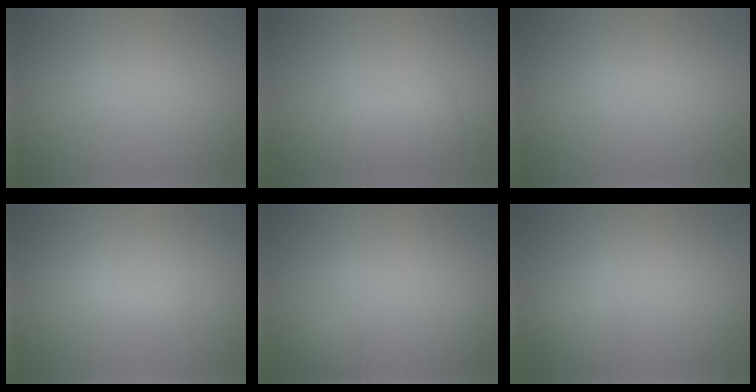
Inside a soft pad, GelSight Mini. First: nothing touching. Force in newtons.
{"total": 2.1, "press": 2.1, "slide": 0.1}
{"total": 0.0}
{"total": 1.0, "press": 1.0, "slide": 0.1}
{"total": 0.7, "press": 0.7, "slide": 0.0}
{"total": 0.9, "press": 0.9, "slide": 0.1}